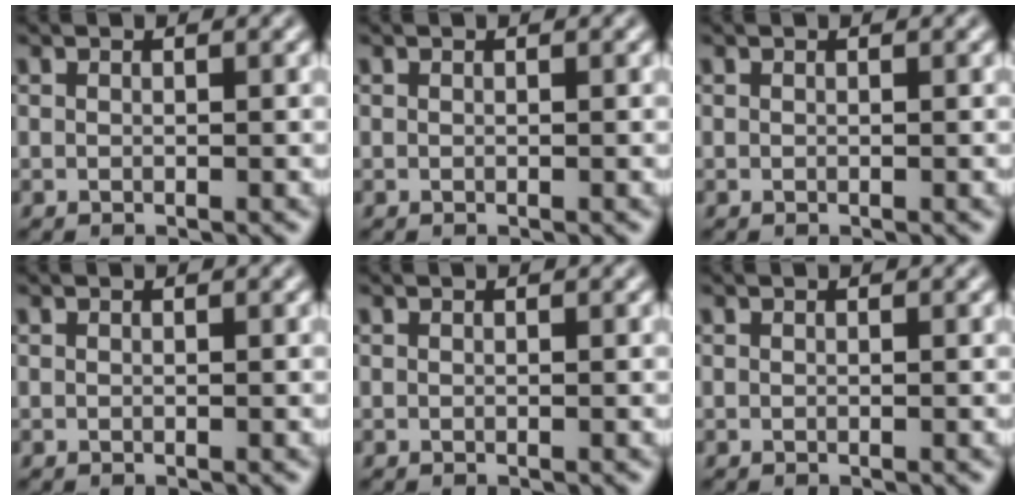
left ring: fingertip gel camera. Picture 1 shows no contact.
{"total": 0.0}
{"total": 0.0}
{"total": 0.0}
{"total": 0.0}
{"total": 0.0}